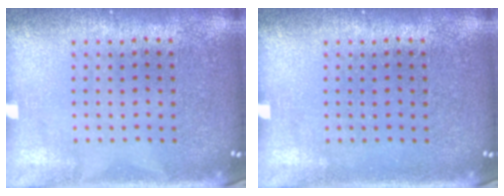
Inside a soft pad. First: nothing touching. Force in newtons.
{"total": 0.0}